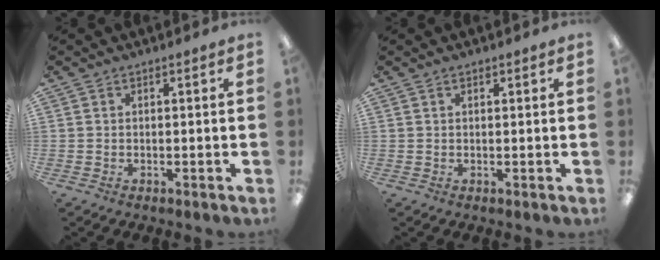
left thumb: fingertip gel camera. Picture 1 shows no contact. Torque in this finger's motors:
{"motor_torque": [-0.07, 0.02, -0.29, 0.00, -0.02]}